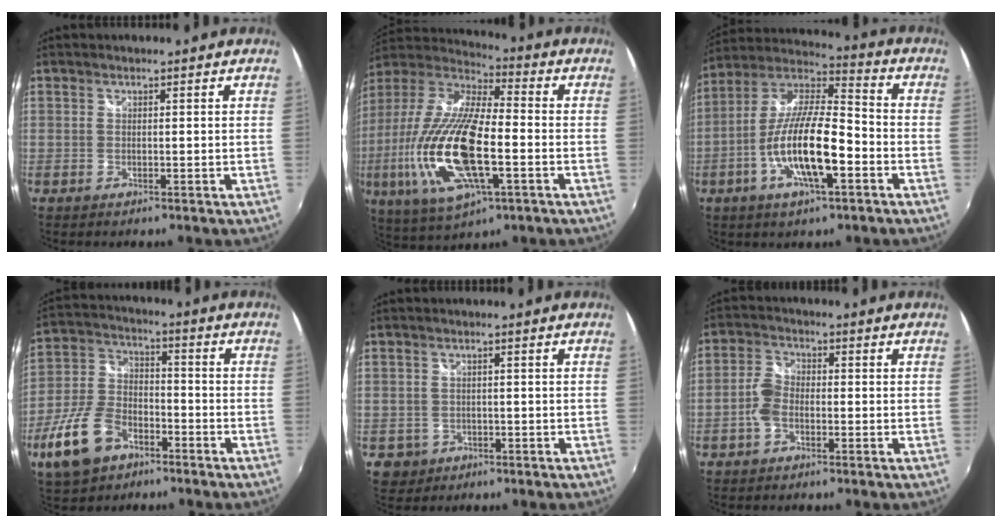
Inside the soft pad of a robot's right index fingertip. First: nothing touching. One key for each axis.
{"total": 23.0, "fx": -5.3, "fy": 7.8, "fz": 21.0, "tx": -0.429, "ty": -0.027, "tz": -0.098}
{"total": 16.3, "fx": -5.6, "fy": 4.3, "fz": 14.7, "tx": -0.289, "ty": -0.004, "tz": -0.107}
{"total": 13.6, "fx": -7.4, "fy": 8.1, "fz": 8.1, "tx": -0.199, "ty": 0.007, "tz": -0.133}
{"total": 3.6, "fx": -0.7, "fy": 3.5, "fz": 0.5, "tx": -0.017, "ty": 0.007, "tz": -0.001}
{"total": 4.1, "fx": -1.6, "fy": 2.4, "fz": 2.9, "tx": -0.065, "ty": 0.012, "tz": -0.031}